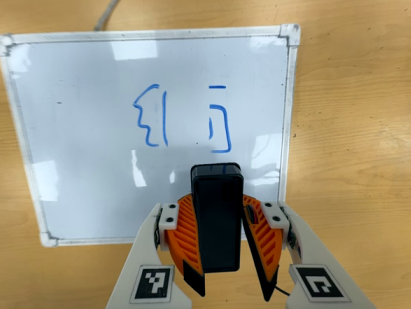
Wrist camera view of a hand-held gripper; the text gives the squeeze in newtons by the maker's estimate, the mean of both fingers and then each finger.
{"total": 8.8, "left": 9.2, "right": 8.3}